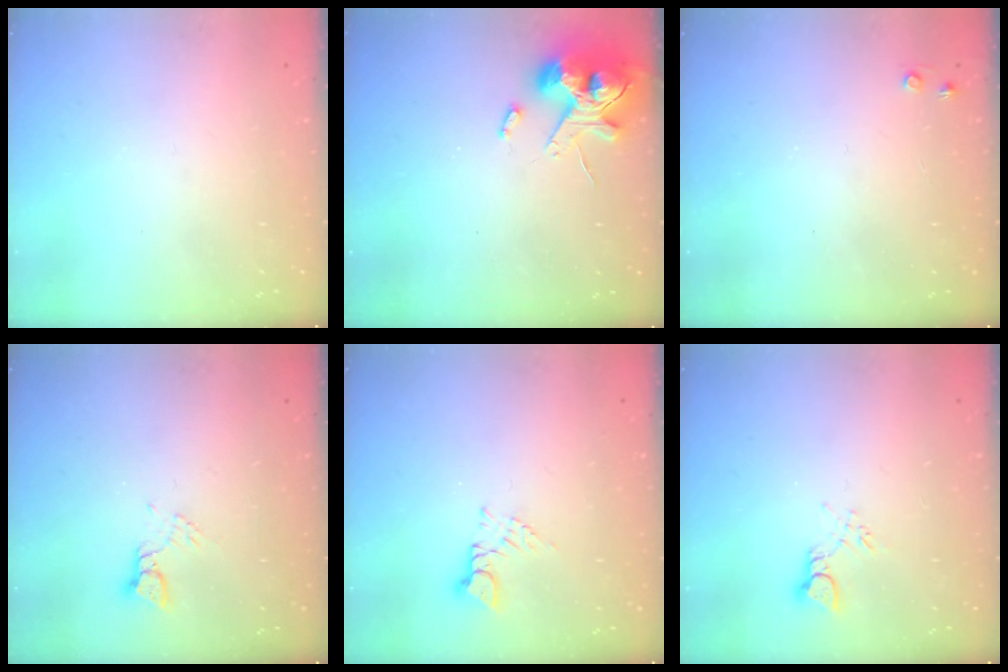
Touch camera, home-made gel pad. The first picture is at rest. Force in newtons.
{"total": 12.7, "press": 12.6, "slide": 2.0}
{"total": 3.4, "press": 3.4, "slide": 0.5}
{"total": 2.7, "press": 2.7, "slide": 0.2}
{"total": 2.8, "press": 2.8, "slide": 0.5}
{"total": 2.8, "press": 2.8, "slide": 0.5}